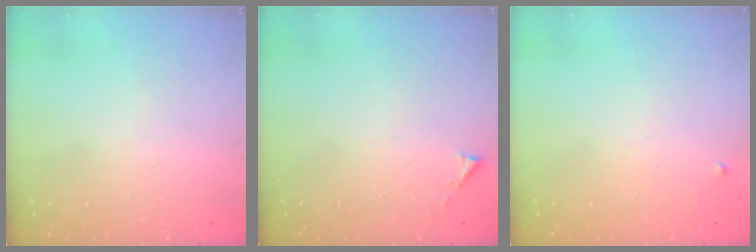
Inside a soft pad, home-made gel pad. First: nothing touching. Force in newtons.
{"total": 3.1, "press": 3.1, "slide": 0.4}
{"total": 2.4, "press": 2.3, "slide": 0.4}